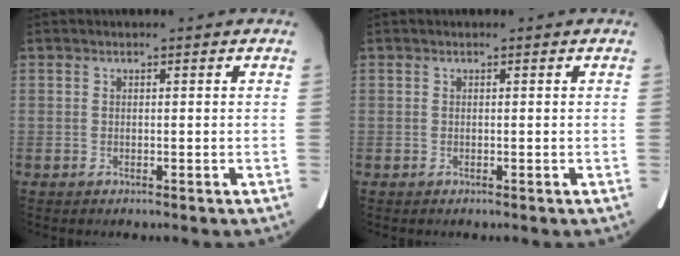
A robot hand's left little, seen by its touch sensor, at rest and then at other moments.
{"total": 0.0}